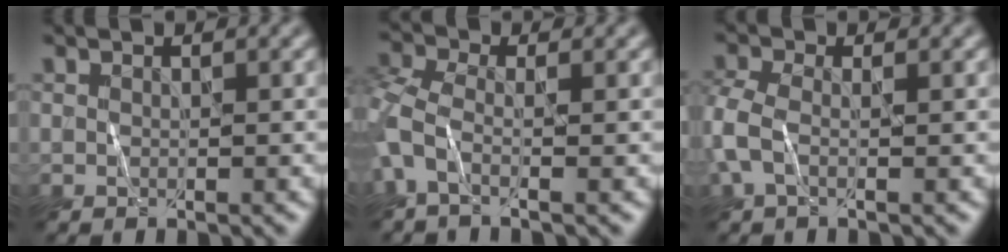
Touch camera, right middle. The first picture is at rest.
{"total": 3.7, "force": [-1.1, 1.6, 3.2], "torque": [-0.089, 0.001, -0.035]}
{"total": 2.1, "force": [-0.5, 1.0, 1.8], "torque": [-0.057, 0.004, -0.019]}